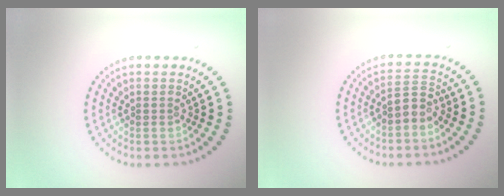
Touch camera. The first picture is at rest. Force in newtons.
{"total": 2.2, "press": 1.6, "slide": 1.5}